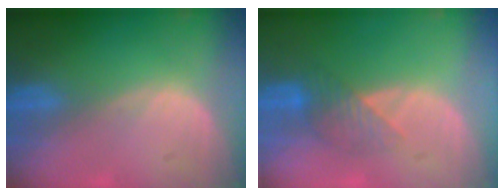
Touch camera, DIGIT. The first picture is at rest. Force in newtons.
{"total": 4.0, "press": 3.8, "slide": 1.0}